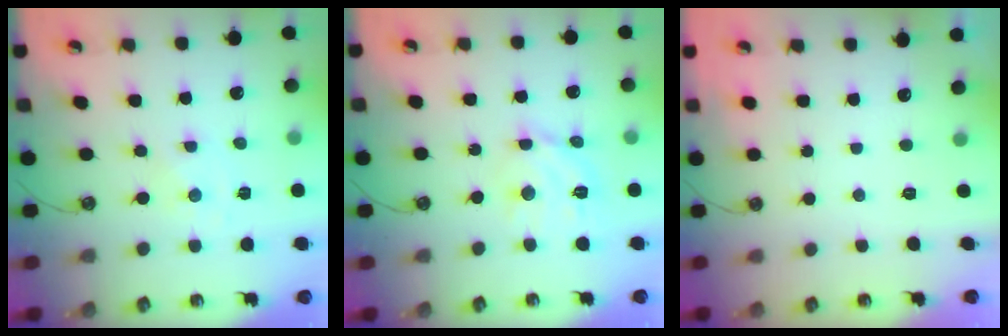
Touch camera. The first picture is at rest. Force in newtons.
{"total": 12.4, "press": 12.4, "slide": 0.9}
{"total": 0.0}